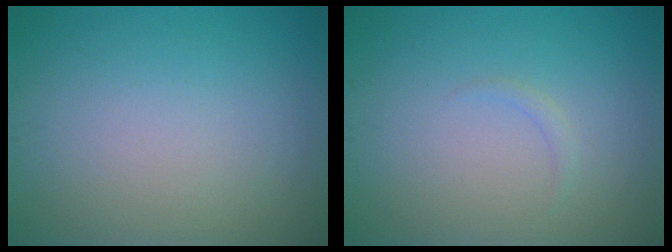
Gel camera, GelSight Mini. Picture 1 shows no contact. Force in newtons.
{"total": 0.7, "press": 0.7, "slide": 0.1}